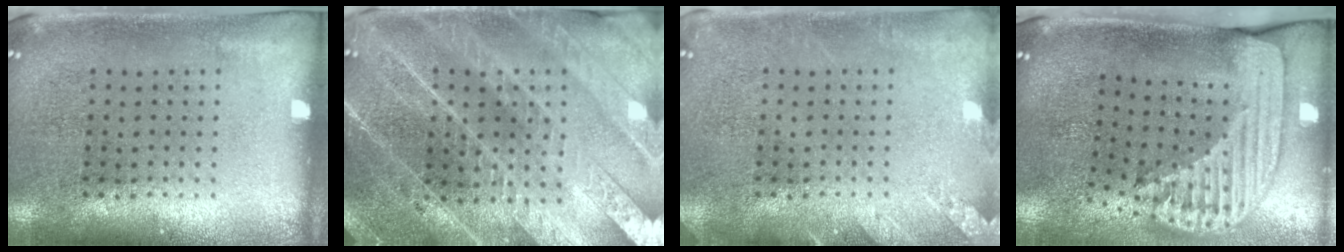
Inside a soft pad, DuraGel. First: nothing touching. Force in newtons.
{"total": 4.1, "press": 3.7, "slide": 1.6}
{"total": 1.9, "press": 1.8, "slide": 0.2}
{"total": 2.5, "press": 1.8, "slide": 1.8}